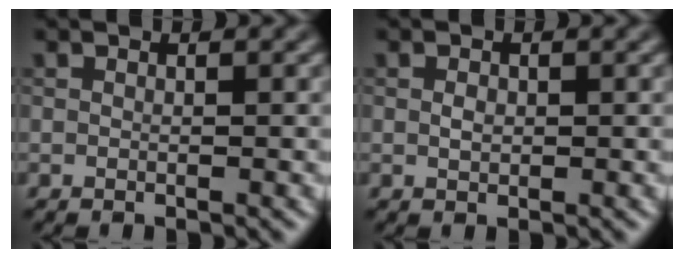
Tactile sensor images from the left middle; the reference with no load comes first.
{"total": 0.9, "force": [0.0, 0.7, 0.7], "torque": [-0.014, -0.002, 0.001]}